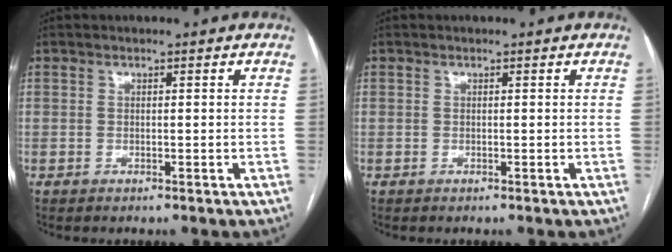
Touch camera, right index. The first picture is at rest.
{"total": 0.0}